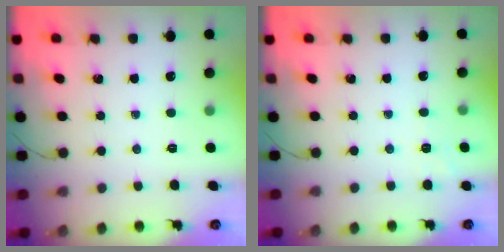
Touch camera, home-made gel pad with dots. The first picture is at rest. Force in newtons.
{"total": 2.3, "press": 1.5, "slide": 1.7}